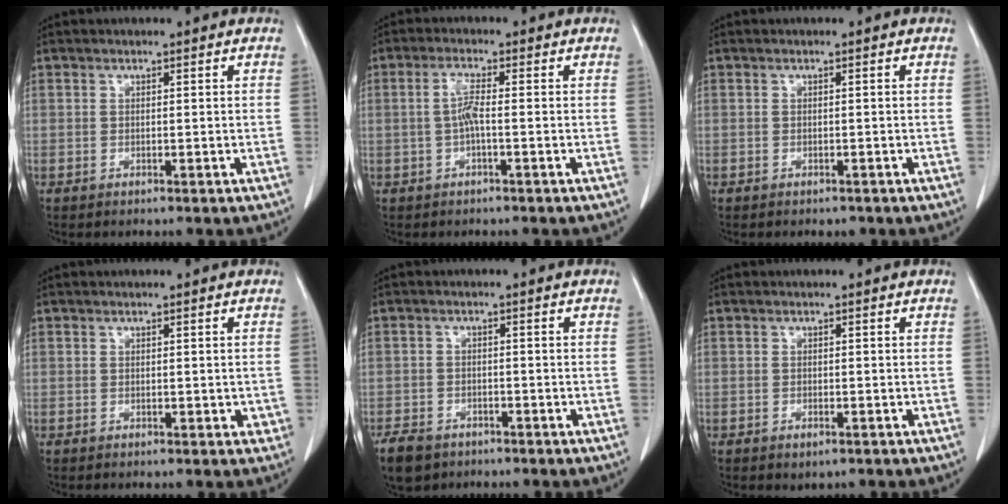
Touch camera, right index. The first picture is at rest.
{"total": 3.1, "force": [-0.3, 0.2, 3.1], "torque": [-0.063, 0.005, -0.006]}
{"total": 1.2, "force": [-1.0, 0.5, 0.4], "torque": [-0.006, -0.001, -0.010]}
{"total": 1.7, "force": [-0.2, 1.1, 1.2], "torque": [-0.008, 0.004, 0.000]}
{"total": 5.7, "force": [-4.2, 3.4, 1.9], "torque": [-0.041, -0.003, -0.067]}
{"total": 1.3, "force": [-0.8, 0.7, 0.9], "torque": [-0.015, -0.002, -0.004]}